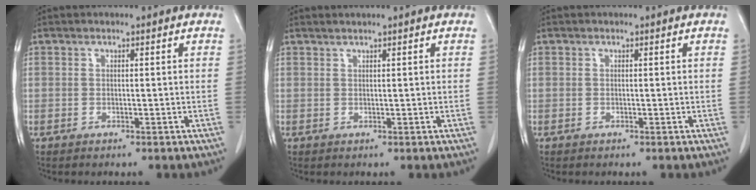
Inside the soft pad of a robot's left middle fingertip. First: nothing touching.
{"total": 0.8, "force": [0.6, -0.3, 0.3], "torque": [-0.010, 0.001, 0.017]}
{"total": 0.0}